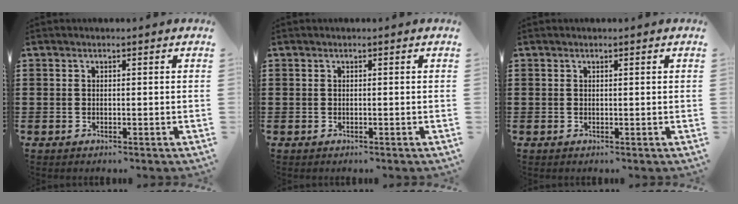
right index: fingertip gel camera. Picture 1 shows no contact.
{"total": 0.0}
{"total": 0.0}